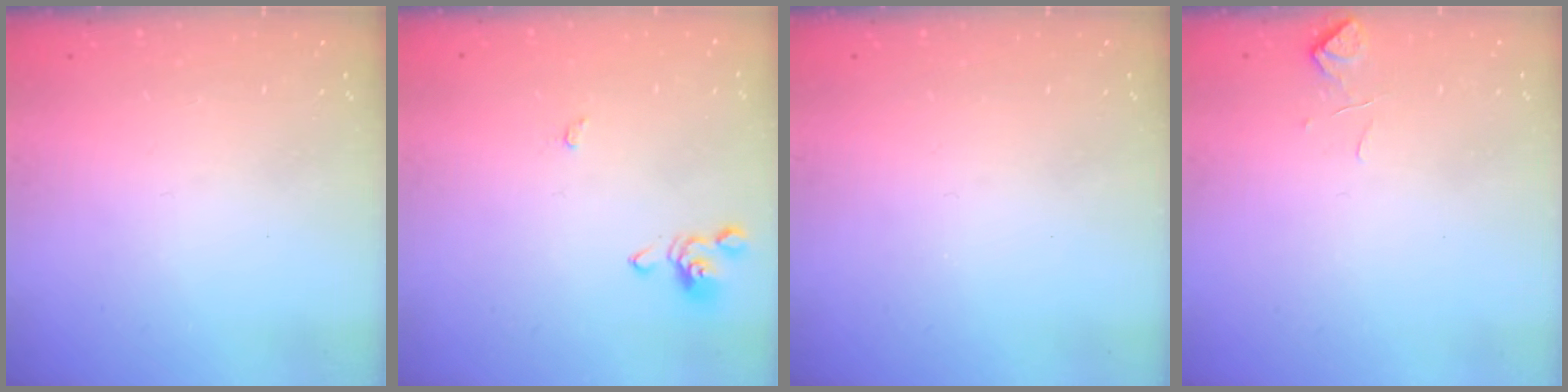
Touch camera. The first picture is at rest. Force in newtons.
{"total": 0.6, "press": 0.6, "slide": 0.2}
{"total": 0.0}
{"total": 0.8, "press": 0.2, "slide": 0.7}